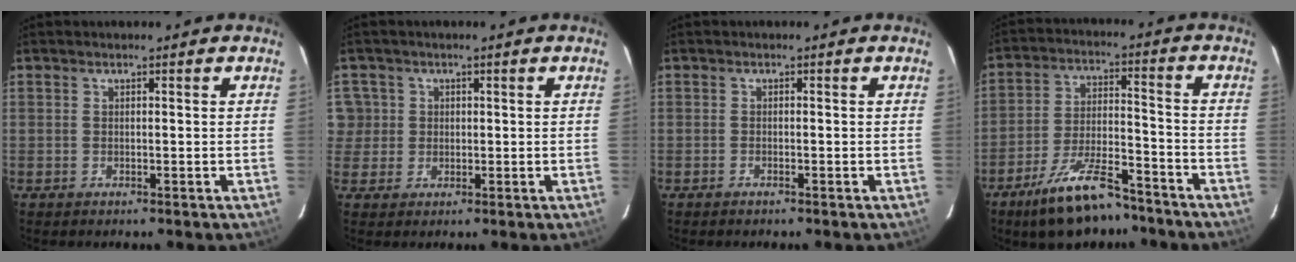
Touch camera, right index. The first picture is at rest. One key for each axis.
{"total": 4.6, "fx": 0.7, "fy": 4.5, "fz": 0.3, "tx": 0.013, "ty": 0.022, "tz": 0.017}
{"total": 0.6, "fx": -0.5, "fy": 0.1, "fz": 0.2, "tx": -0.004, "ty": -0.001, "tz": -0.011}
{"total": 14.3, "fx": -10.8, "fy": 4.8, "fz": 8.0, "tx": -0.161, "ty": -0.003, "tz": -0.181}